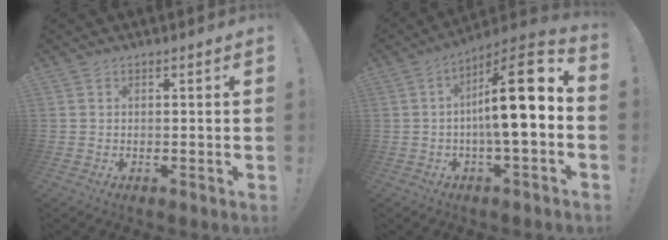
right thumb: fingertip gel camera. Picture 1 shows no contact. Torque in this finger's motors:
{"motor_torque": [2.11, 2.90, 0.24, 0.00, 0.55]}